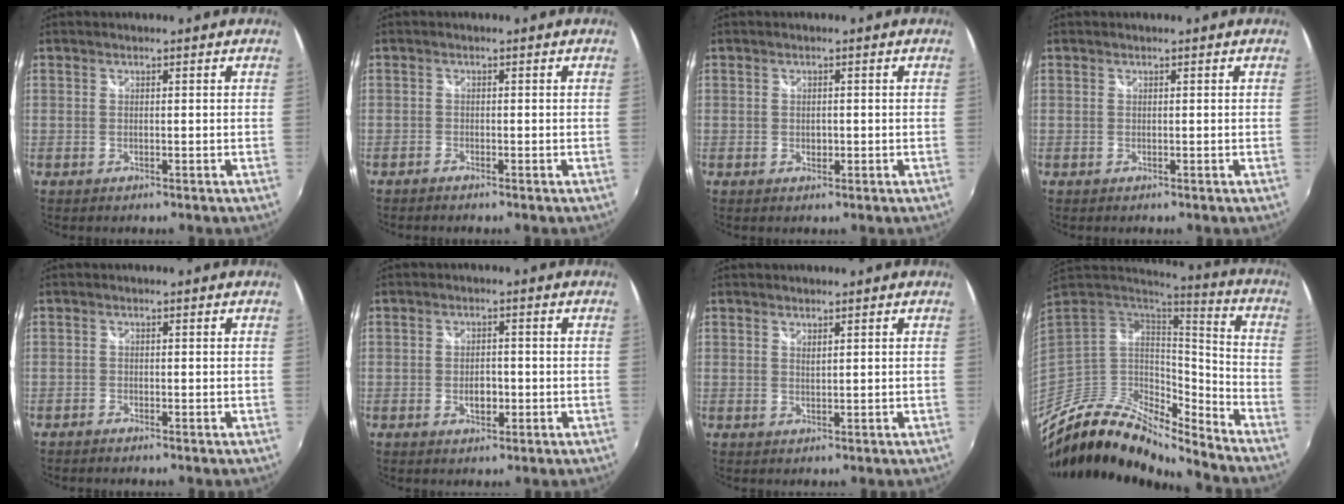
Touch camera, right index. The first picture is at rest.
{"total": 1.0, "force": [-0.9, 0.2, 0.2], "torque": [-0.011, -0.004, -0.020]}
{"total": 1.1, "force": [-0.2, 0.9, 0.6], "torque": [-0.009, -0.002, -0.003]}
{"total": 0.0}
{"total": 0.8, "force": [-0.8, 0.2, 0.2], "torque": [-0.008, -0.004, -0.018]}
{"total": 3.0, "force": [-0.9, 1.9, 2.2], "torque": [-0.038, -0.002, -0.014]}
{"total": 0.9, "force": [0.8, 0.2, 0.5], "torque": [-0.009, 0.000, 0.014]}
{"total": 16.8, "force": [-13.8, 5.3, 8.0], "torque": [-0.156, -0.009, -0.259]}